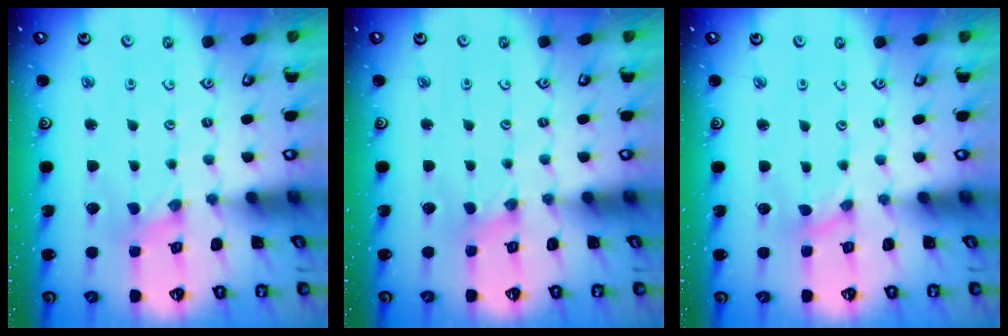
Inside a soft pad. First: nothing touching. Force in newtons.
{"total": 1.1, "press": 1.1, "slide": 0.2}
{"total": 0.0}